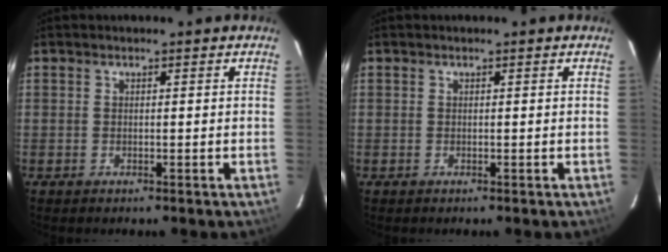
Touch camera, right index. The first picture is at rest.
{"total": 0.0}